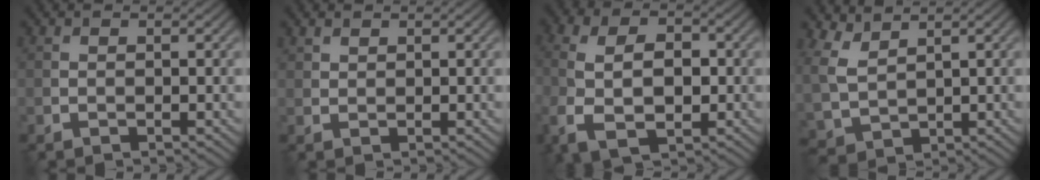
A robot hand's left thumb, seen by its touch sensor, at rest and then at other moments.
{"total": 1.3, "force": [1.1, 0.6, 0.4], "torque": [-0.011, 0.000, 0.027]}
{"total": 9.2, "force": [-1.8, 5.6, 7.2], "torque": [-0.164, -0.018, -0.026]}
{"total": 5.2, "force": [3.4, 2.6, 3.0], "torque": [-0.085, -0.001, 0.076]}